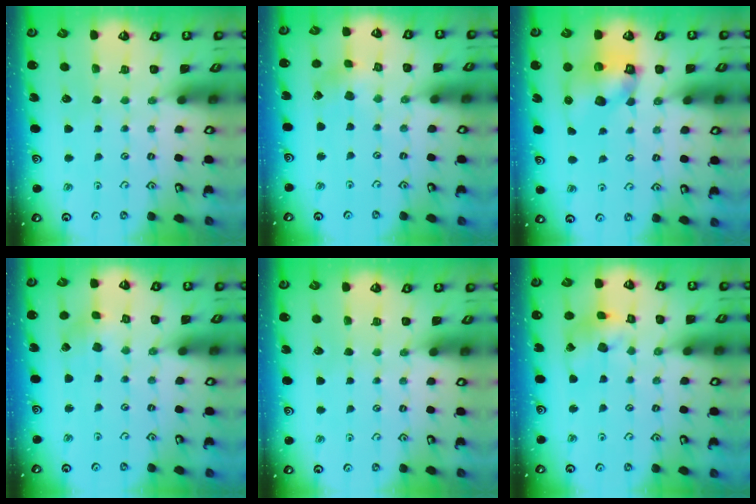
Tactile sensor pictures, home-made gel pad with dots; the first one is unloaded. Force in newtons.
{"total": 2.7, "press": 2.7, "slide": 0.3}
{"total": 10.0, "press": 9.9, "slide": 1.5}
{"total": 2.3, "press": 2.3, "slide": 0.3}
{"total": 0.0}
{"total": 10.9, "press": 10.8, "slide": 1.4}